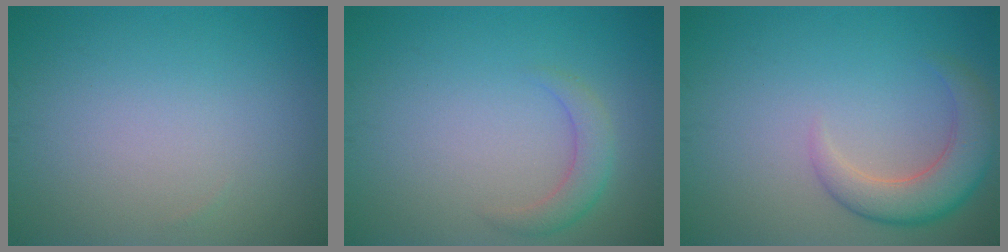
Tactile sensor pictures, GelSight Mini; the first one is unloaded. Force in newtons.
{"total": 2.2, "press": 2.2, "slide": 0.1}
{"total": 4.6, "press": 4.5, "slide": 0.5}